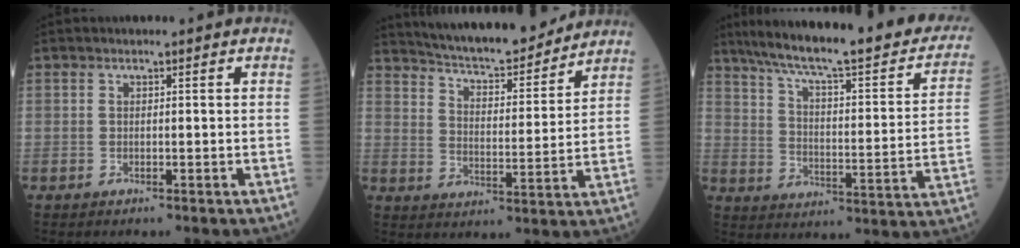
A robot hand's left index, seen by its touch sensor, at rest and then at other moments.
{"total": 16.5, "force": [15.2, 2.2, 6.0], "torque": [-0.097, -0.004, 0.228]}
{"total": 29.5, "force": [23.8, 4.1, 17.0], "torque": [-0.255, -0.026, 0.311]}